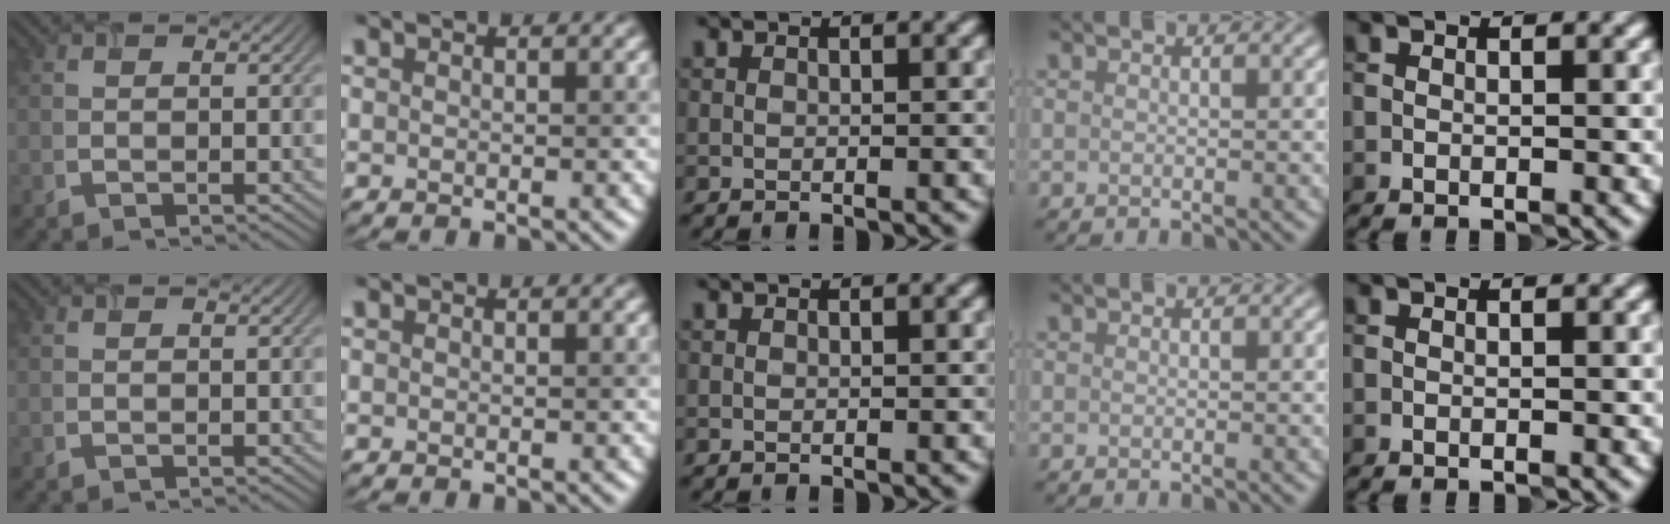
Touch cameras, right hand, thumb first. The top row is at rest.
{}